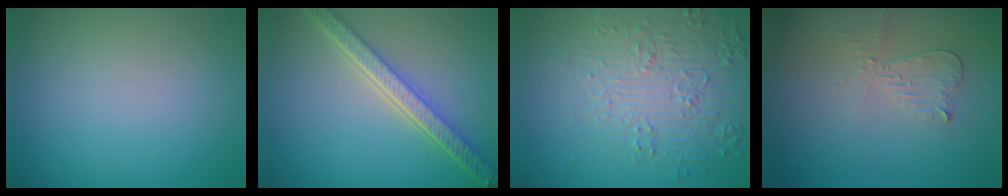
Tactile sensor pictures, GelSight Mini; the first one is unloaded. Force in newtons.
{"total": 5.5, "press": 4.1, "slide": 3.7}
{"total": 4.4, "press": 4.4, "slide": 0.6}
{"total": 2.2, "press": 2.2, "slide": 0.2}